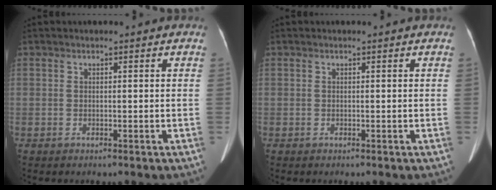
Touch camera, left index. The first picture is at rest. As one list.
[{"total": 0.0}]